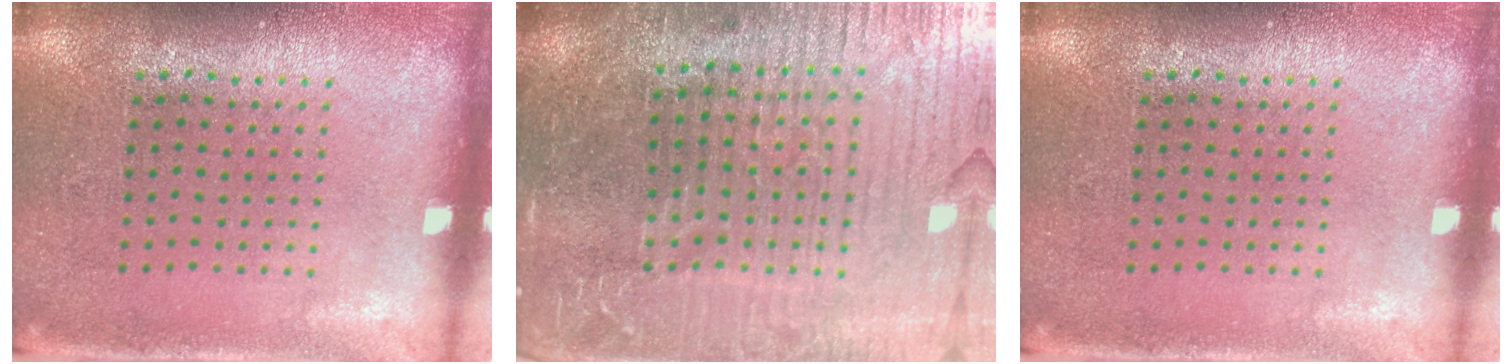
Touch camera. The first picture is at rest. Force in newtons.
{"total": 6.4, "press": 5.7, "slide": 3.0}
{"total": 0.0}